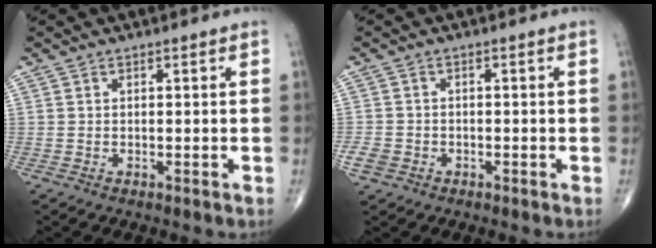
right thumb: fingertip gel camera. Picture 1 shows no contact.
{"total": 2.9, "force": [-1.3, 2.4, 1.1], "torque": [-0.019, 0.008, -0.024]}